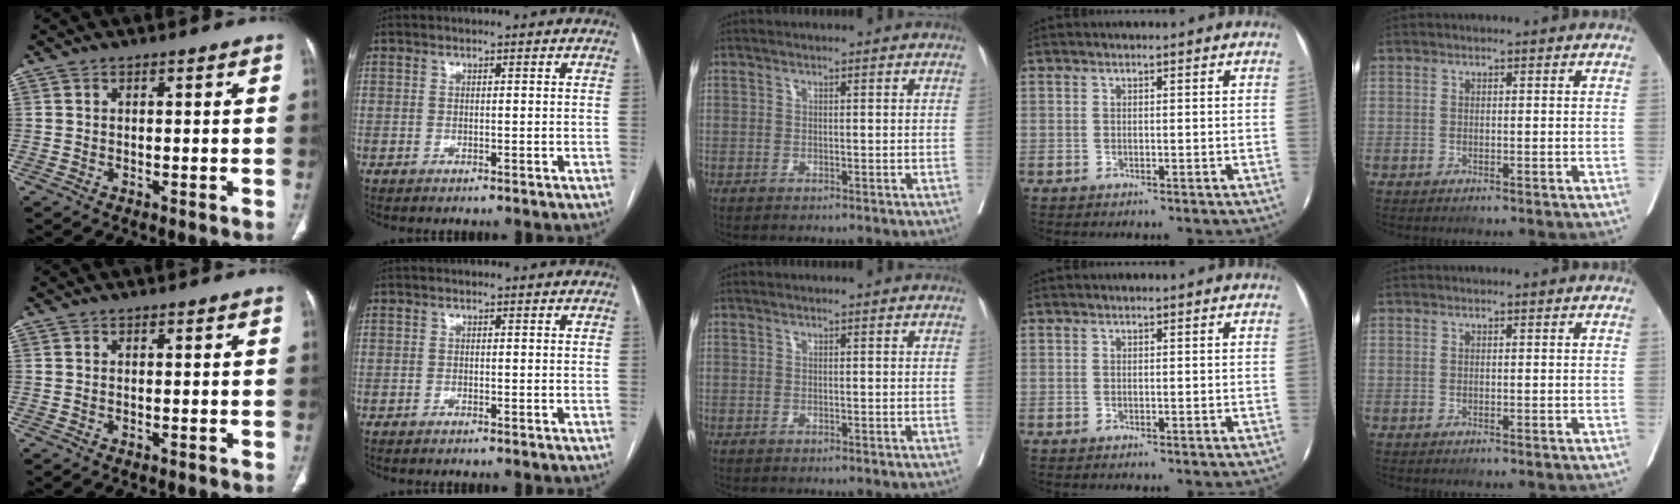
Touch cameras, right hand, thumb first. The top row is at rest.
{}